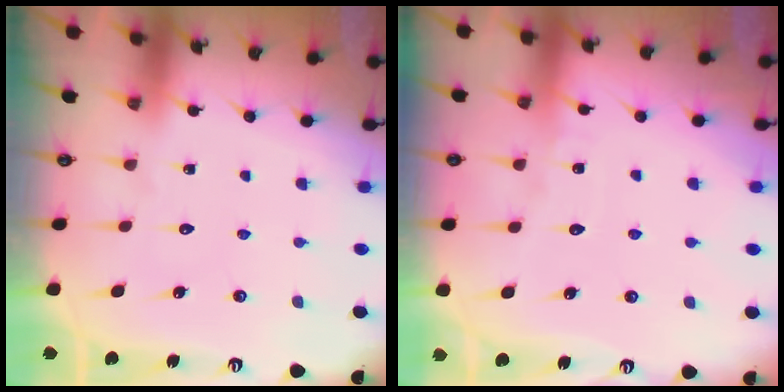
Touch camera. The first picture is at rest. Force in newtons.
{"total": 2.7, "press": 2.7, "slide": 0.3}